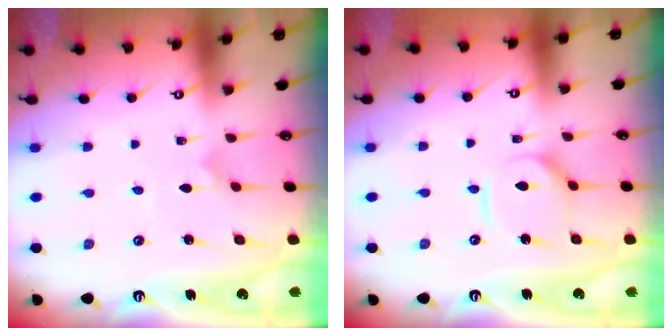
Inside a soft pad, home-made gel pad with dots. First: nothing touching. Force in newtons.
{"total": 6.0, "press": 6.0, "slide": 0.5}